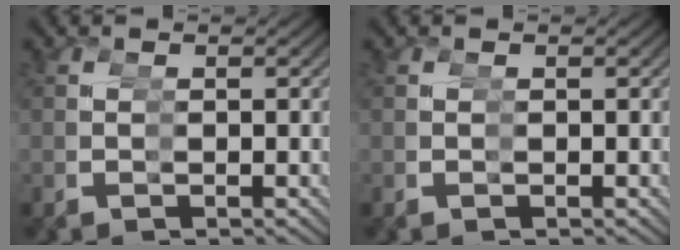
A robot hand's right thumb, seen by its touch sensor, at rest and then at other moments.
{"total": 0.0}